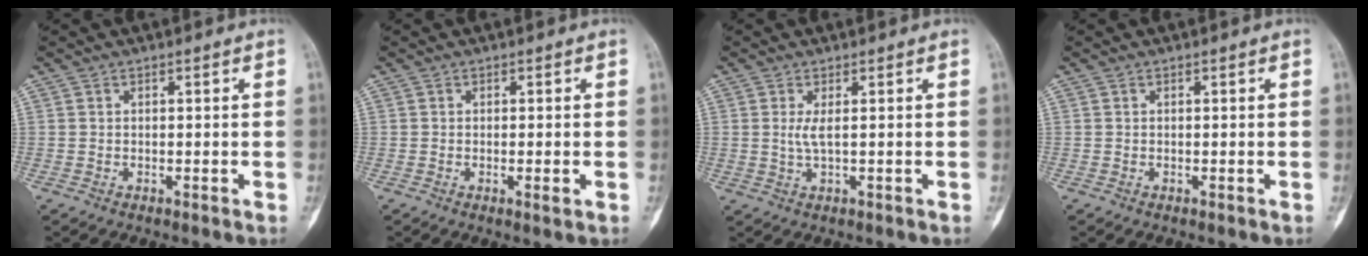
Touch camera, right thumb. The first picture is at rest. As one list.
[{"total": 1.5, "force": [-0.4, 0.2, 1.4], "torque": [-0.021, -0.006, -0.005]}, {"total": 2.4, "force": [0.5, 0.4, 2.3], "torque": [-0.058, -0.004, 0.016]}, {"total": 0.0}]